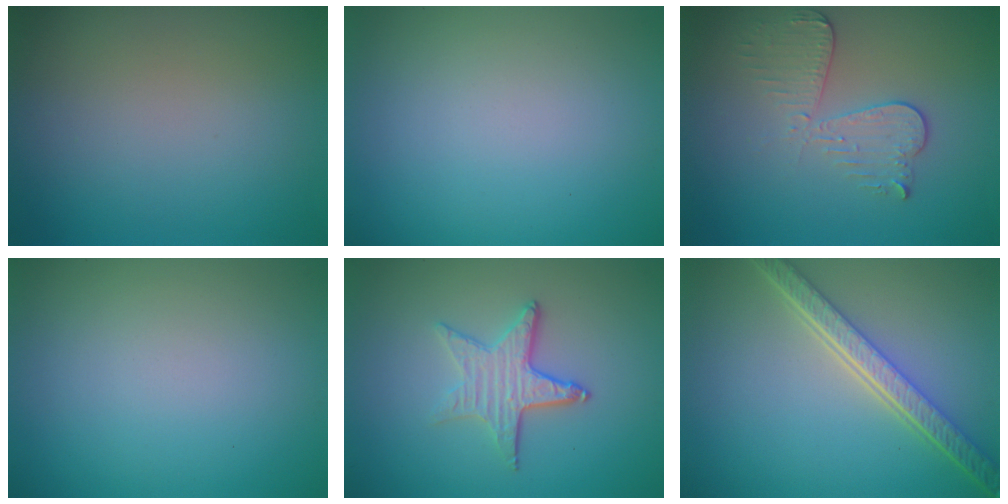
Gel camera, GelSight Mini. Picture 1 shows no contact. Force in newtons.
{"total": 0.0}
{"total": 3.4, "press": 3.0, "slide": 1.5}
{"total": 0.0}
{"total": 3.2, "press": 2.5, "slide": 1.9}
{"total": 5.5, "press": 4.3, "slide": 3.5}